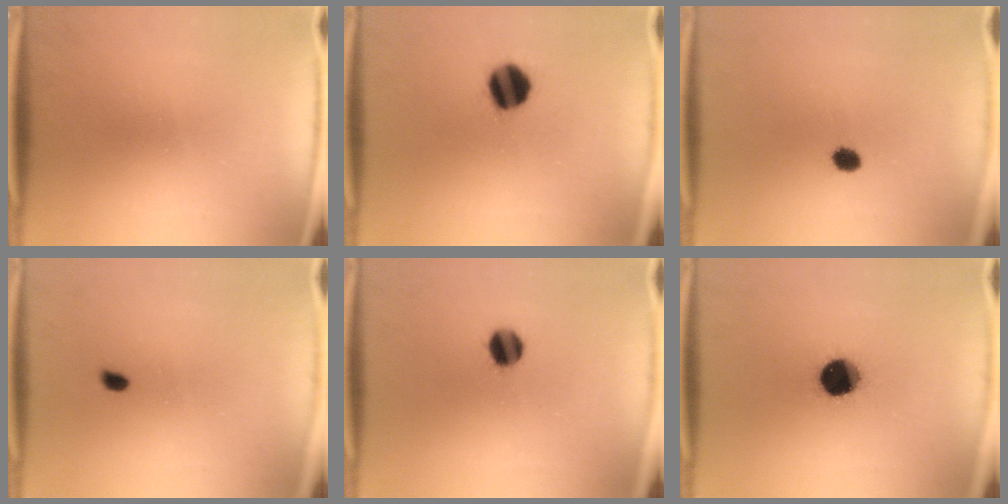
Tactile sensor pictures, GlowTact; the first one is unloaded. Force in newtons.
{"total": 8.9}
{"total": 2.8}
{"total": 0.8}
{"total": 5.3}
{"total": 10.8}